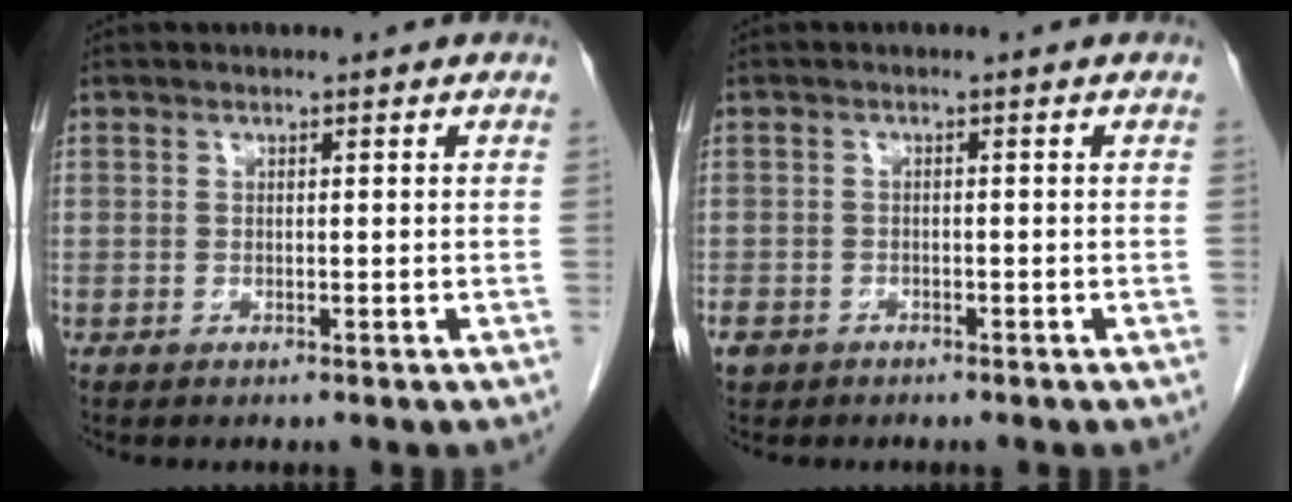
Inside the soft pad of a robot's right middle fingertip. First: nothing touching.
{"total": 3.3, "force": [-2.4, 2.2, 0.7], "torque": [-0.013, 0.002, -0.040]}